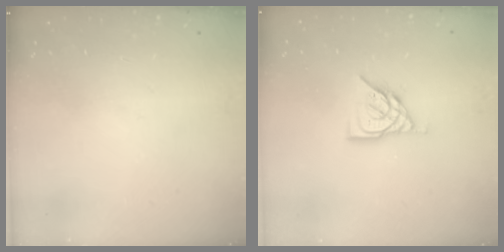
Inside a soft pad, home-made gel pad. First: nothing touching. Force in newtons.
{"total": 9.2, "press": 9.2, "slide": 0.4}